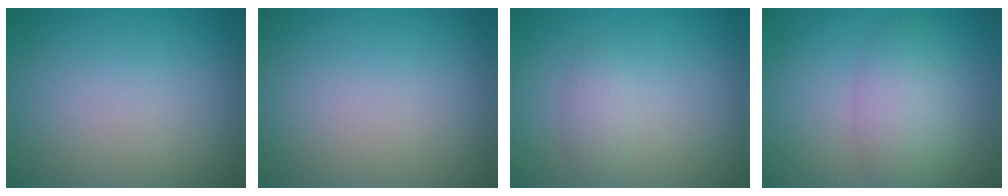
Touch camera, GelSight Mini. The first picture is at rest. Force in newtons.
{"total": 0.0}
{"total": 1.3, "press": 1.3, "slide": 0.1}
{"total": 4.2, "press": 4.2, "slide": 0.1}